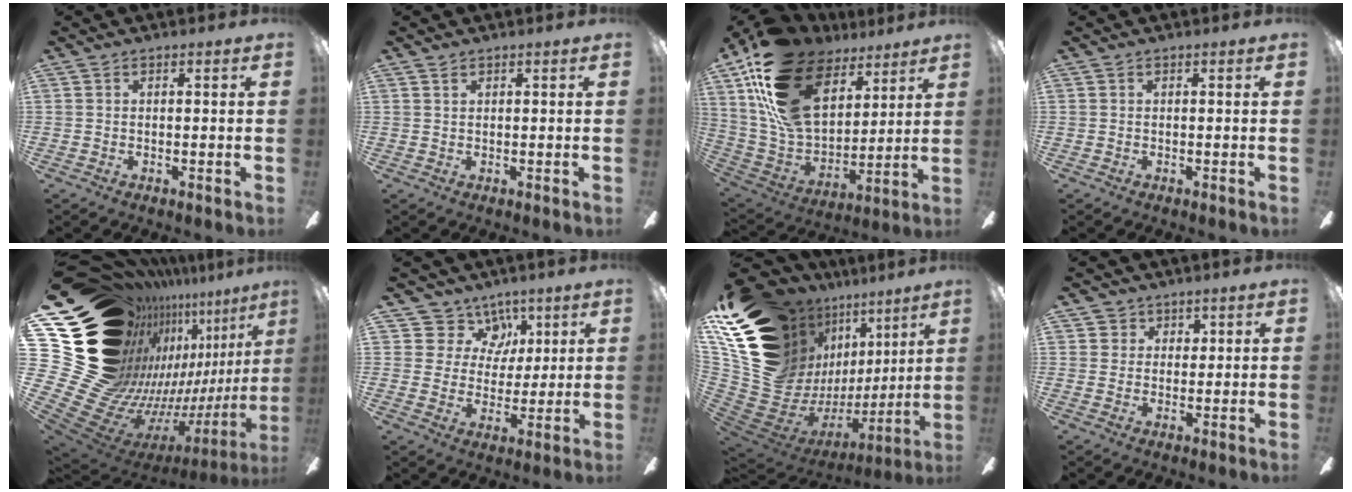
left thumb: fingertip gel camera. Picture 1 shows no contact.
{"total": 0.8, "force": [0.6, 0.4, 0.4], "torque": [-0.009, 0.002, 0.011]}
{"total": 23.6, "force": [12.7, 14.4, 13.8], "torque": [-0.277, -0.061, 0.237]}
{"total": 0.0}
{"total": 29.2, "force": [9.9, 19.9, 19.0], "torque": [-0.342, -0.147, 0.268]}
{"total": 9.4, "force": [5.4, 7.5, 1.3], "torque": [-0.047, -0.033, 0.108]}
{"total": 20.7, "force": [10.8, 13.8, 11.0], "torque": [-0.198, -0.109, 0.247]}
{"total": 3.4, "force": [1.9, 2.9, -0.1], "torque": [0.005, -0.002, 0.032]}